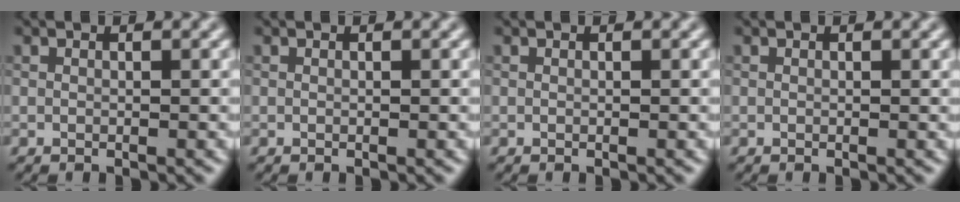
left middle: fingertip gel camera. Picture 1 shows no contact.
{"total": 0.0}
{"total": 0.0}
{"total": 0.0}